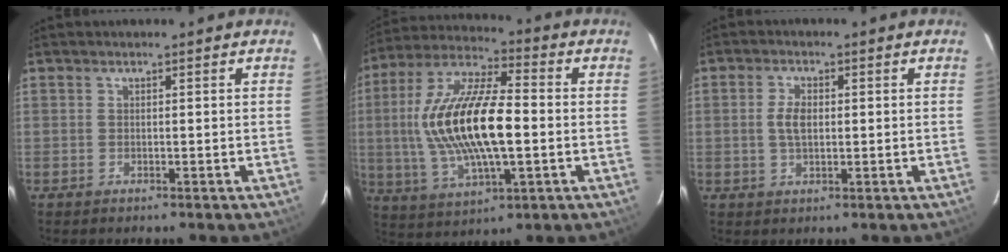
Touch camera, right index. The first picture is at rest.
{"total": 19.5, "force": [-0.6, 7.3, 18.1], "torque": [-0.358, 0.005, -0.009]}
{"total": 4.0, "force": [0.1, 2.3, 3.3], "torque": [-0.064, 0.004, 0.005]}